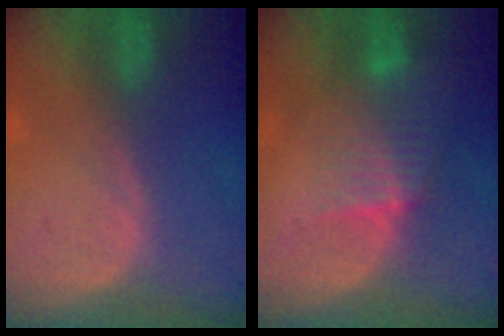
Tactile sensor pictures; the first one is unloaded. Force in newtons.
{"total": 6.6, "press": 5.9, "slide": 3.0}